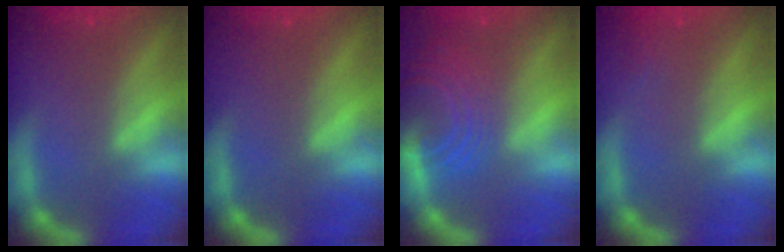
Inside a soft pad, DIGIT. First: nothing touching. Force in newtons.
{"total": 0.0}
{"total": 8.5}
{"total": 0.9}